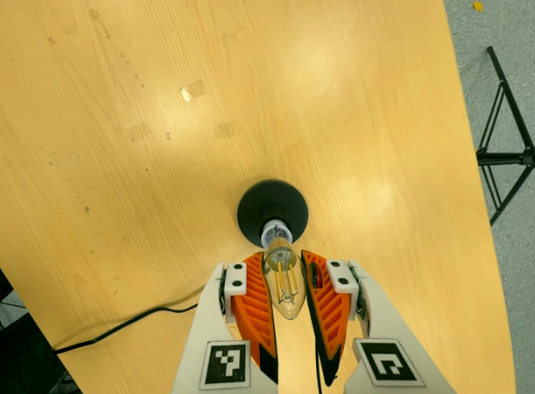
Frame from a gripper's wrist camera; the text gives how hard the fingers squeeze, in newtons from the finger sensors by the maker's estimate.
{"total": 20.5, "left": 23.3, "right": 17.7}